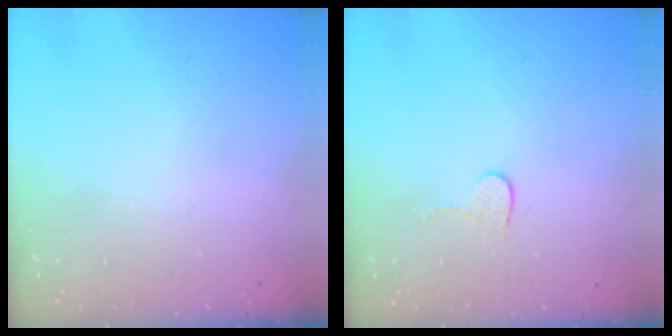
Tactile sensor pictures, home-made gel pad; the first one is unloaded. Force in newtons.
{"total": 4.0, "press": 4.0, "slide": 0.4}